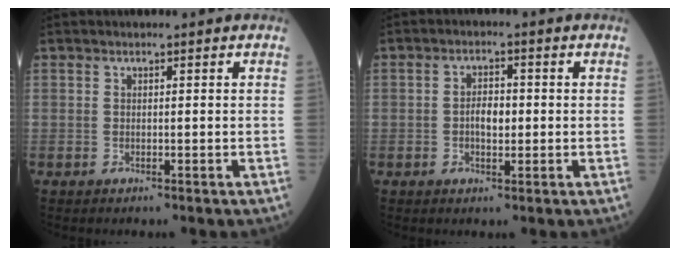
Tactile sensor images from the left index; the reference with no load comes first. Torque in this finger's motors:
{"motor_torque": [0.12, 0.06, 0.08, 0.05]}